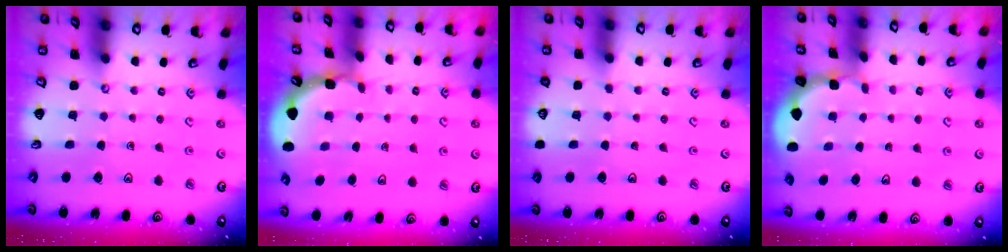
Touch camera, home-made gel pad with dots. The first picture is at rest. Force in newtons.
{"total": 1.6, "press": 1.6, "slide": 0.3}
{"total": 0.0}
{"total": 0.9, "press": 0.8, "slide": 0.2}